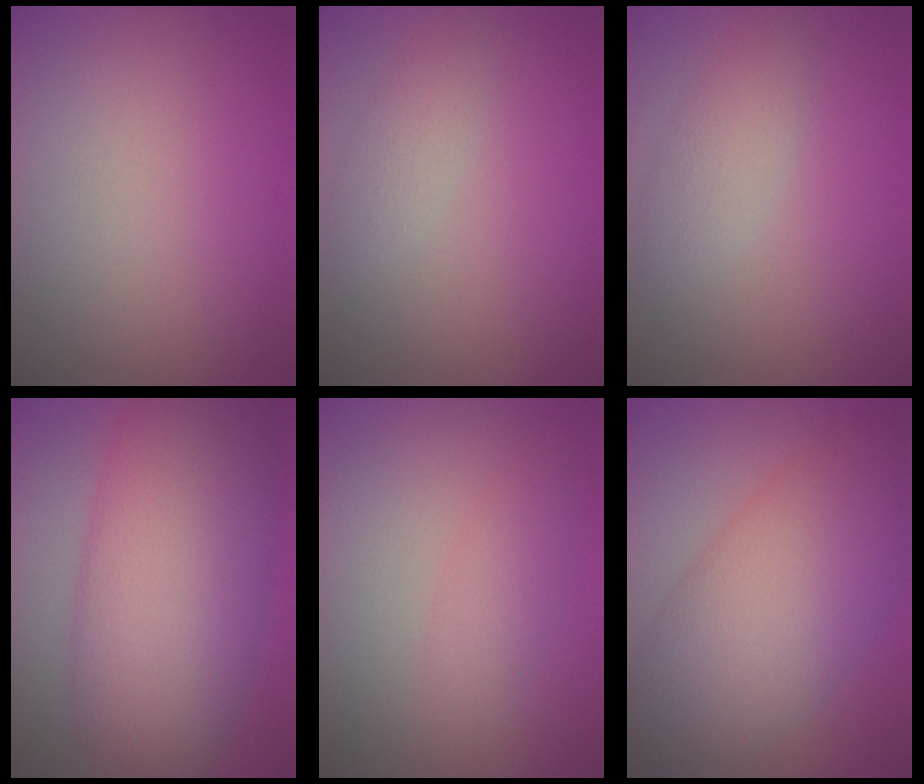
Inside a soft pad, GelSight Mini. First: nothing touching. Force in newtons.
{"total": 1.6, "press": 1.6, "slide": 0.1}
{"total": 2.2, "press": 2.2, "slide": 0.0}
{"total": 11.9, "press": 11.9, "slide": 0.3}
{"total": 1.9, "press": 1.9, "slide": 0.1}
{"total": 10.0, "press": 10.0, "slide": 0.0}